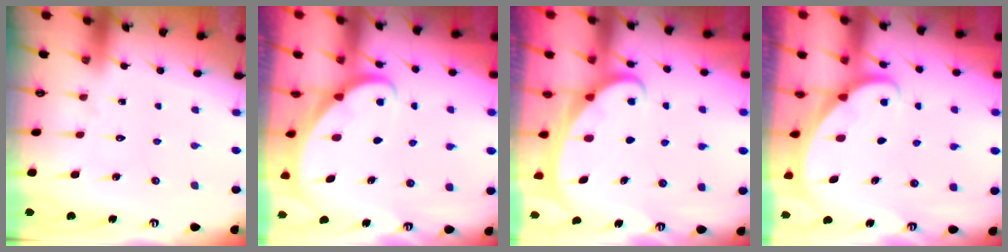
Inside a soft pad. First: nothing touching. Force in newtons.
{"total": 2.0, "press": 2.0, "slide": 0.2}
{"total": 1.9, "press": 1.9, "slide": 0.3}
{"total": 1.6, "press": 1.6, "slide": 0.1}